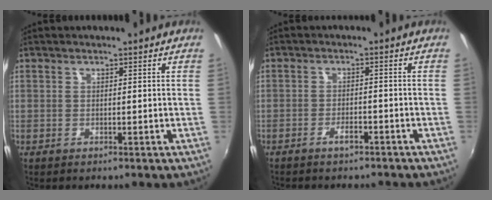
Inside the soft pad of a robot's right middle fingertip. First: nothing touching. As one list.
[{"total": 2.6, "force": [-2.2, 0.7, 1.2], "torque": [-0.033, 0.003, -0.036]}]